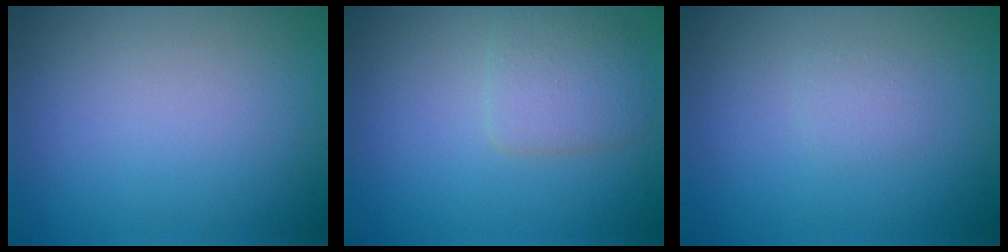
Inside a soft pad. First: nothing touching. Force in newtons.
{"total": 2.5, "press": 2.5, "slide": 0.1}
{"total": 0.8, "press": 0.8, "slide": 0.0}